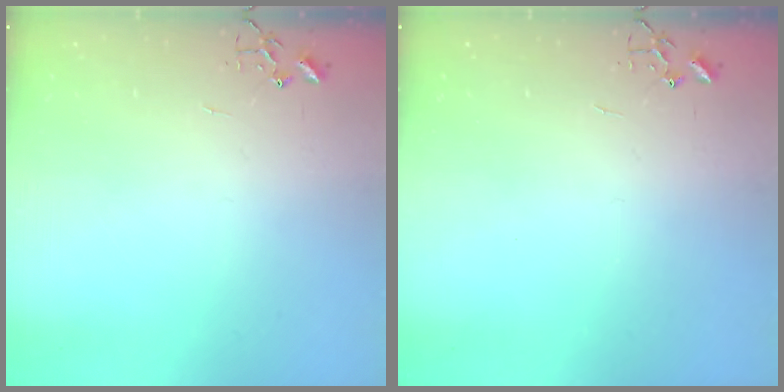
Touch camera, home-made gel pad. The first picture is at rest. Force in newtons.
{"total": 0.0}